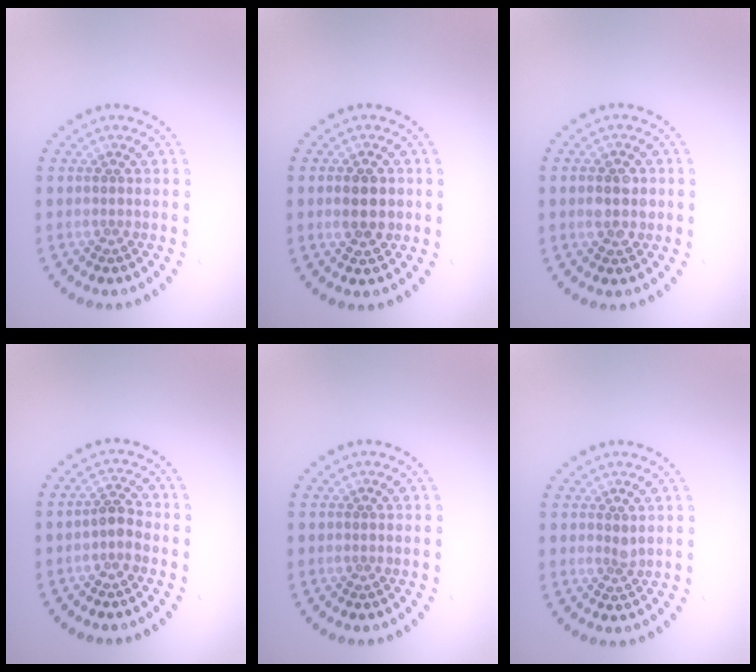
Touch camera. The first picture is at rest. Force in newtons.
{"total": 2.9, "press": 2.9, "slide": 0.2}
{"total": 2.7, "press": 2.7, "slide": 0.2}
{"total": 1.7, "press": 1.5, "slide": 1.0}
{"total": 0.0}
{"total": 0.8, "press": 0.6, "slide": 0.5}